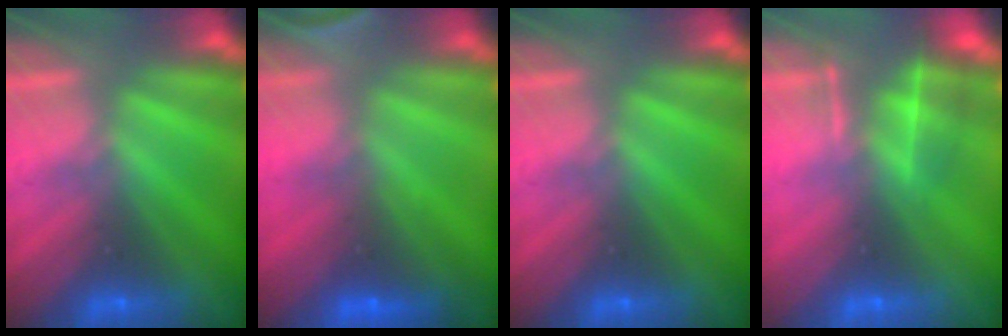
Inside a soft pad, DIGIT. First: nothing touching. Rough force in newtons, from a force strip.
{"total": 5.8}
{"total": 0.0}
{"total": 4.6}